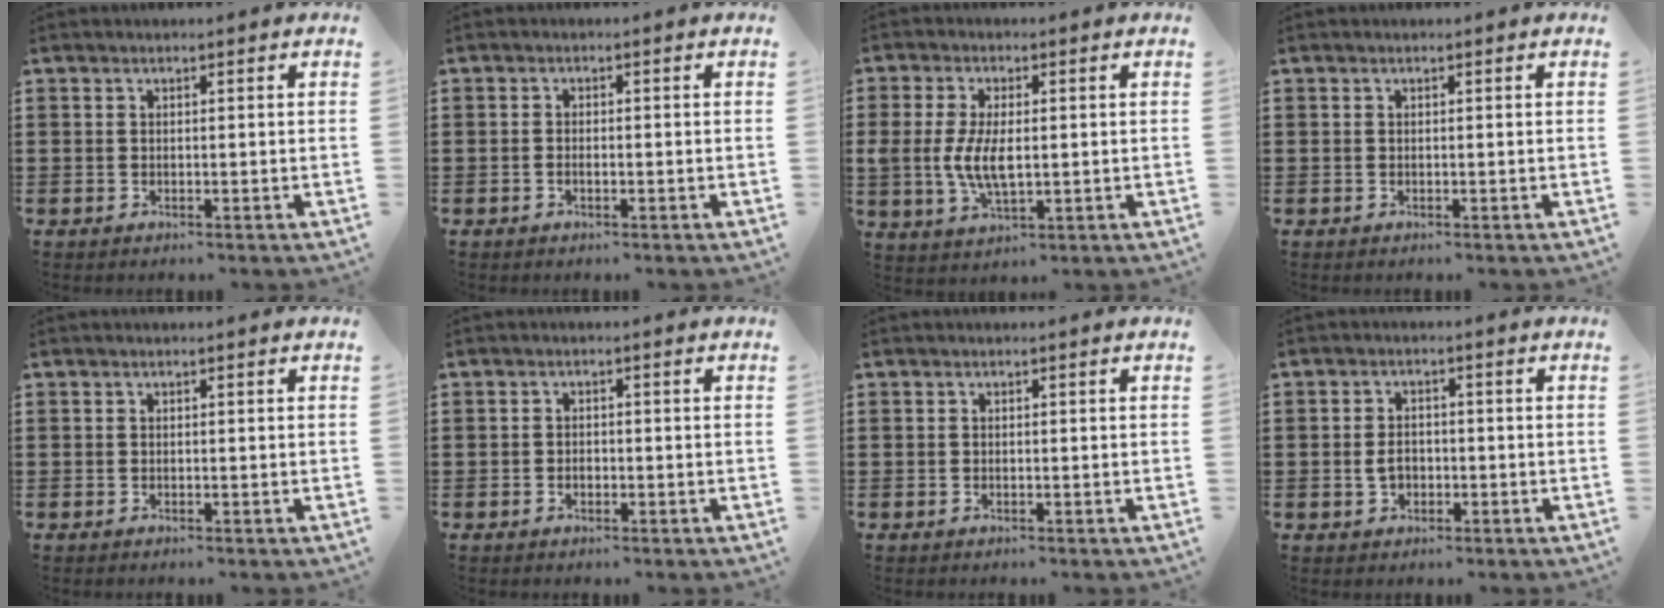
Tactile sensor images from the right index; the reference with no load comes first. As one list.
[{"total": 1.0, "force": [-0.6, 0.3, 0.7], "torque": [-0.016, -0.005, -0.010]}, {"total": 6.8, "force": [-0.2, 3.3, 5.9], "torque": [-0.130, 0.001, -0.006]}, {"total": 0.0}, {"total": 0.0}, {"total": 1.1, "force": [-0.6, 0.6, 0.7], "torque": [-0.014, -0.001, -0.012]}, {"total": 0.0}, {"total": 2.6, "force": [-0.6, 1.8, 1.8], "torque": [-0.036, 0.001, -0.012]}]